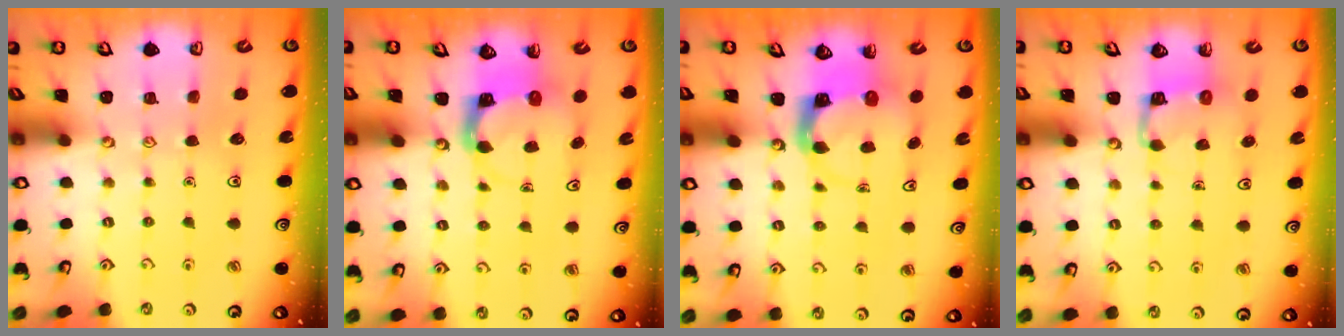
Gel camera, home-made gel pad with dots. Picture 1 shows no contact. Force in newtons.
{"total": 3.9, "press": 3.9, "slide": 0.4}
{"total": 3.7, "press": 3.7, "slide": 0.6}
{"total": 2.8, "press": 2.8, "slide": 0.2}